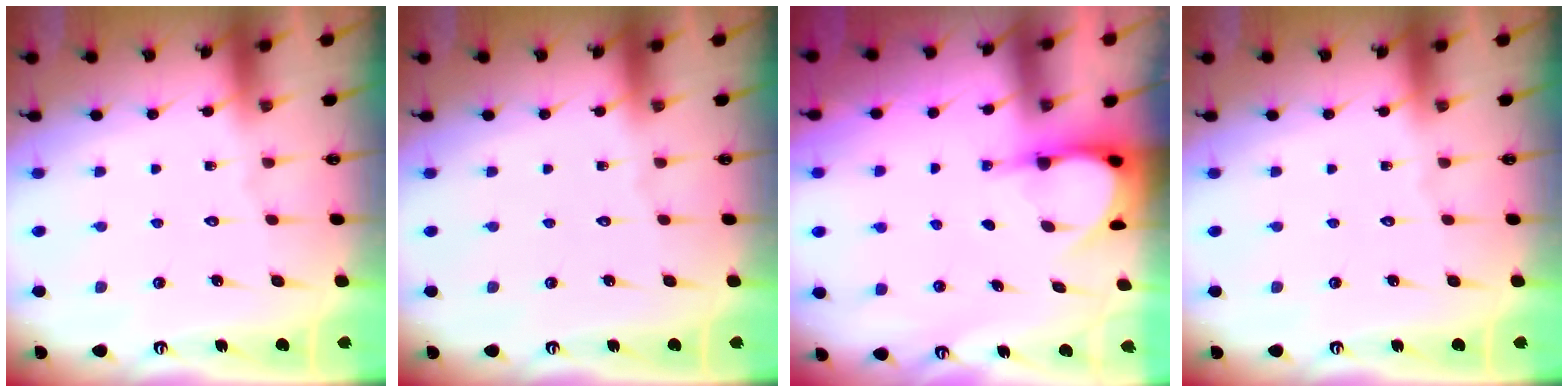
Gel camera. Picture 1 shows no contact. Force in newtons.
{"total": 0.0}
{"total": 4.0, "press": 4.0, "slide": 0.3}
{"total": 0.0}